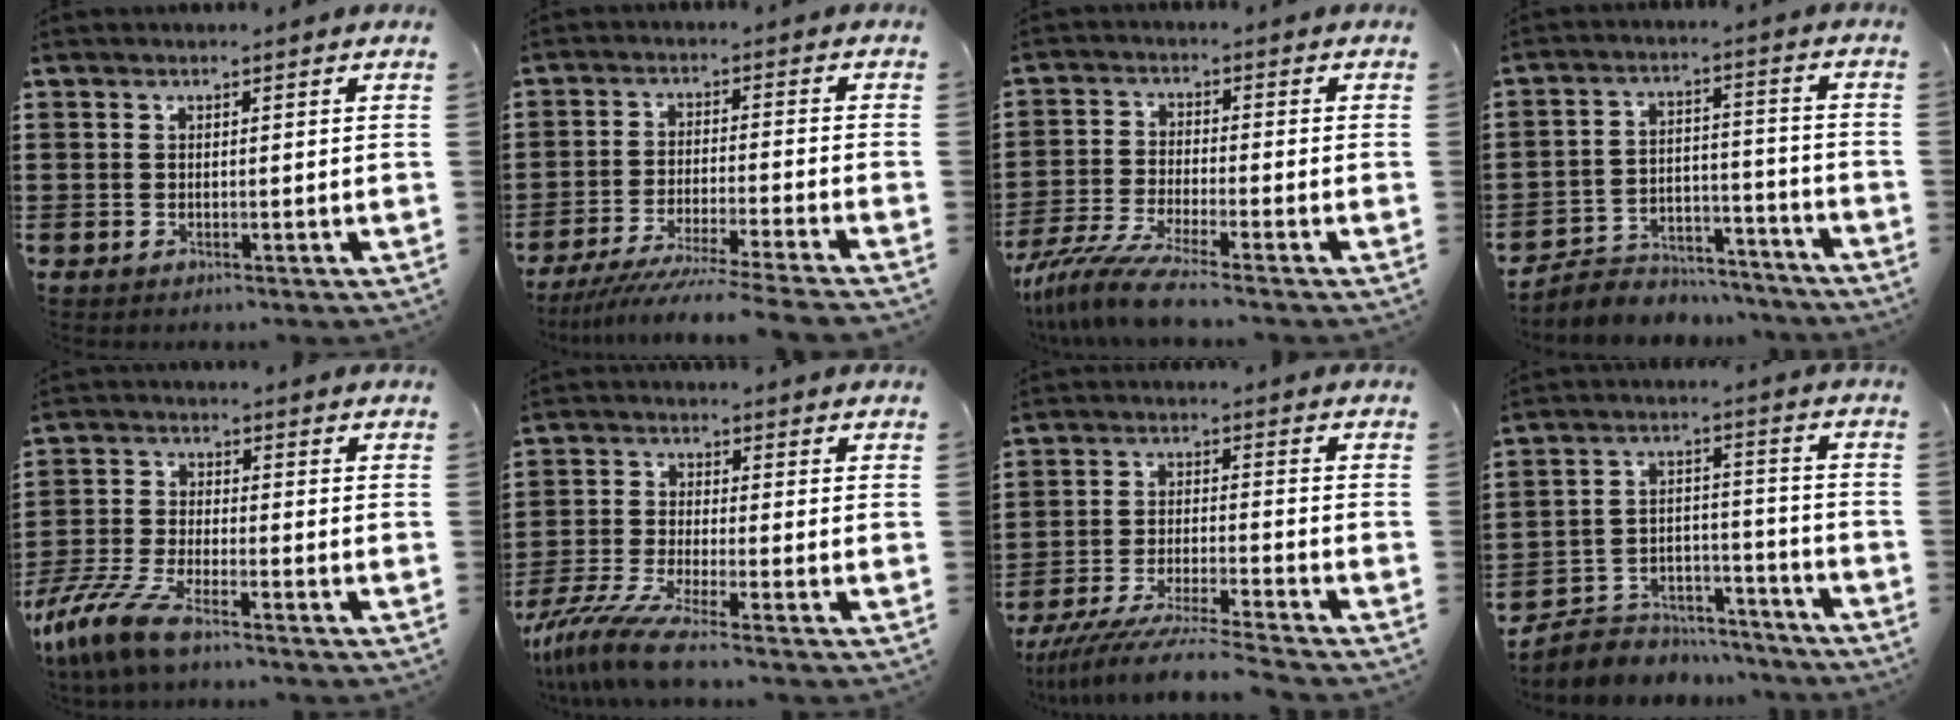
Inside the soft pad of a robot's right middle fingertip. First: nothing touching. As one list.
[{"total": 6.0, "force": [-5.5, -0.7, 2.3], "torque": [-0.047, -0.022, -0.111]}, {"total": 7.1, "force": [-5.9, 0.1, 3.9], "torque": [-0.100, -0.020, -0.119]}, {"total": 5.3, "force": [-5.0, 1.7, 0.4], "torque": [-0.014, 0.013, -0.104]}, {"total": 7.4, "force": [-6.0, 1.1, 4.2], "torque": [-0.119, -0.016, -0.126]}, {"total": 7.0, "force": [-5.4, 0.2, 4.4], "torque": [-0.109, -0.022, -0.108]}, {"total": 7.2, "force": [-6.6, -0.5, 2.7], "torque": [-0.055, -0.014, -0.129]}, {"total": 5.3, "force": [-4.8, 2.3, 0.4], "torque": [-0.016, 0.014, -0.099]}]